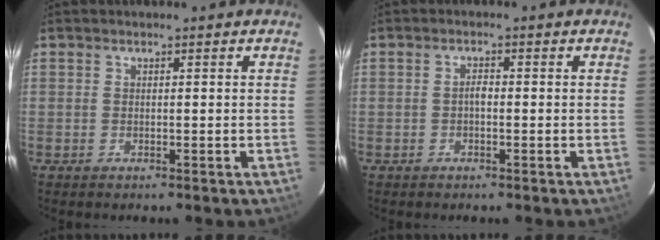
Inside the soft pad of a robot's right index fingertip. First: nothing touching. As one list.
[{"total": 1.3, "force": [-0.4, 0.6, 1.1], "torque": [-0.020, 0.007, -0.008]}]